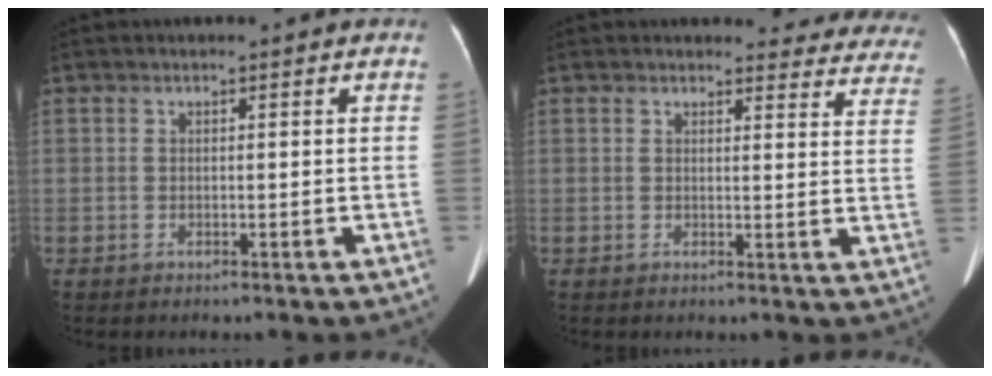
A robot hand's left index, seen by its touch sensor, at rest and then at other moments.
{"total": 15.2, "force": [14.7, 3.7, 1.7], "torque": [0.032, -0.076, 0.122]}